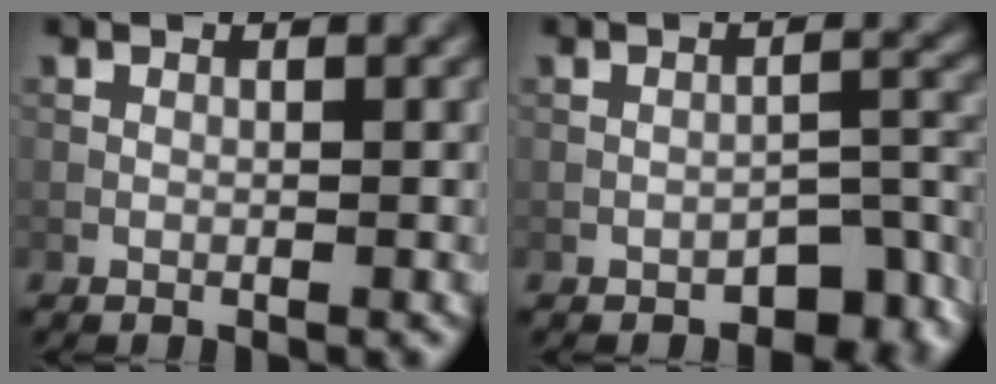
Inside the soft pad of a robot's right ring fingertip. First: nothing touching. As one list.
[{"total": 4.3, "force": [-3.0, 1.9, 2.4], "torque": [-0.022, 0.002, -0.039]}]